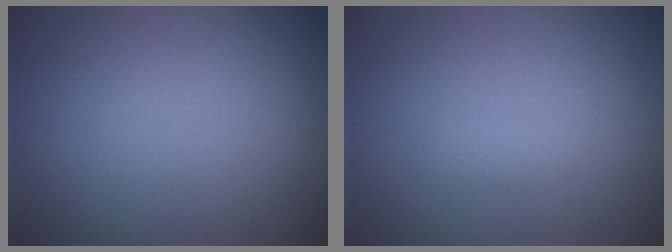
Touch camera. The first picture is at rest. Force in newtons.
{"total": 0.8, "press": 0.8, "slide": 0.0}